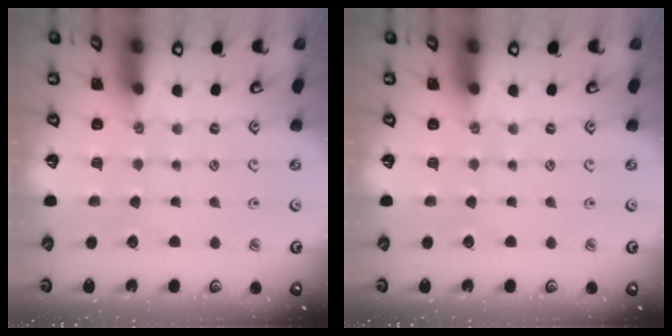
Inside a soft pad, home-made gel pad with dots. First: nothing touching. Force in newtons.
{"total": 0.0}